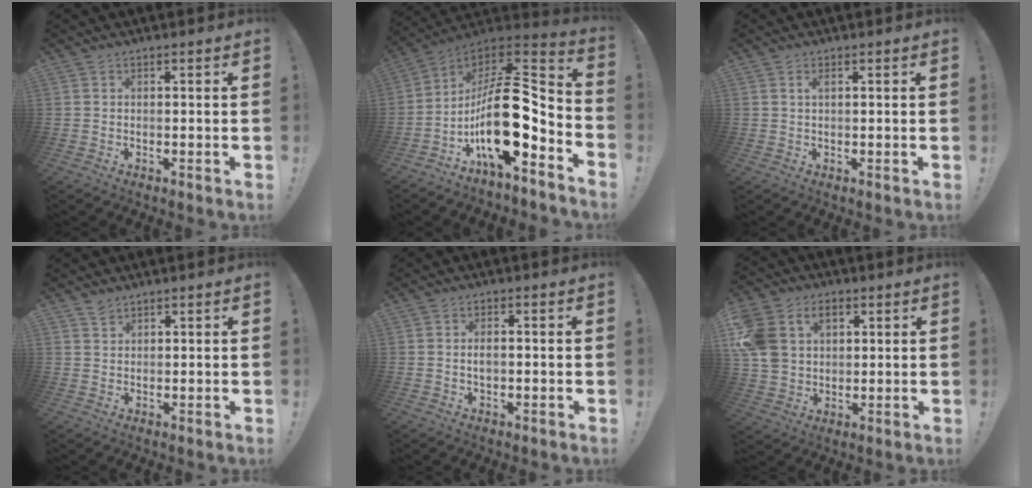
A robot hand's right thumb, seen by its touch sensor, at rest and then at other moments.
{"total": 22.4, "force": [-4.6, 9.9, 19.6], "torque": [-0.347, 0.015, -0.073]}
{"total": 1.1, "force": [0.4, 0.3, 1.0], "torque": [-0.016, 0.000, 0.006]}
{"total": 2.0, "force": [1.7, 0.9, 0.3], "torque": [0.008, -0.014, 0.030]}
{"total": 2.2, "force": [-0.4, 1.1, 1.9], "torque": [-0.036, 0.005, -0.008]}
{"total": 13.5, "force": [4.7, 10.4, 7.2], "torque": [-0.149, -0.016, 0.092]}